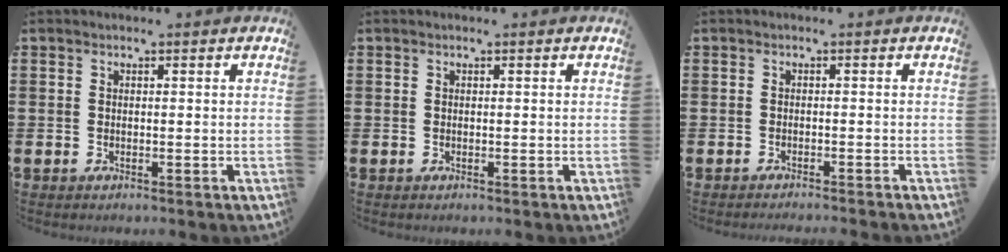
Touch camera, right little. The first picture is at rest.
{"total": 0.0}
{"total": 0.9, "force": [-0.8, -0.3, 0.0], "torque": [0.001, 0.000, -0.018]}